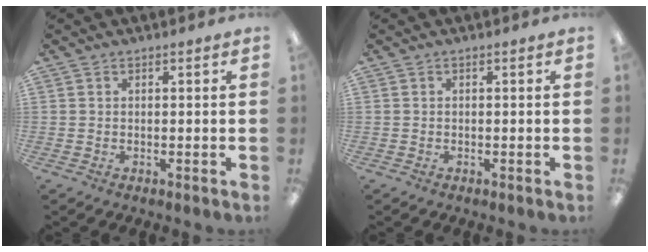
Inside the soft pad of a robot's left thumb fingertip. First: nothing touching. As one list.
[{"total": 0.0}]